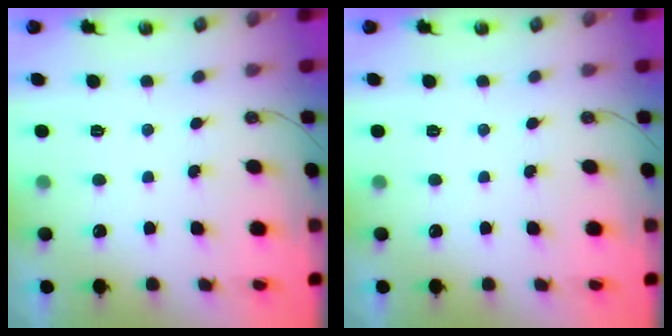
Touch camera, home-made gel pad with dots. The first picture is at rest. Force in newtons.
{"total": 0.0}